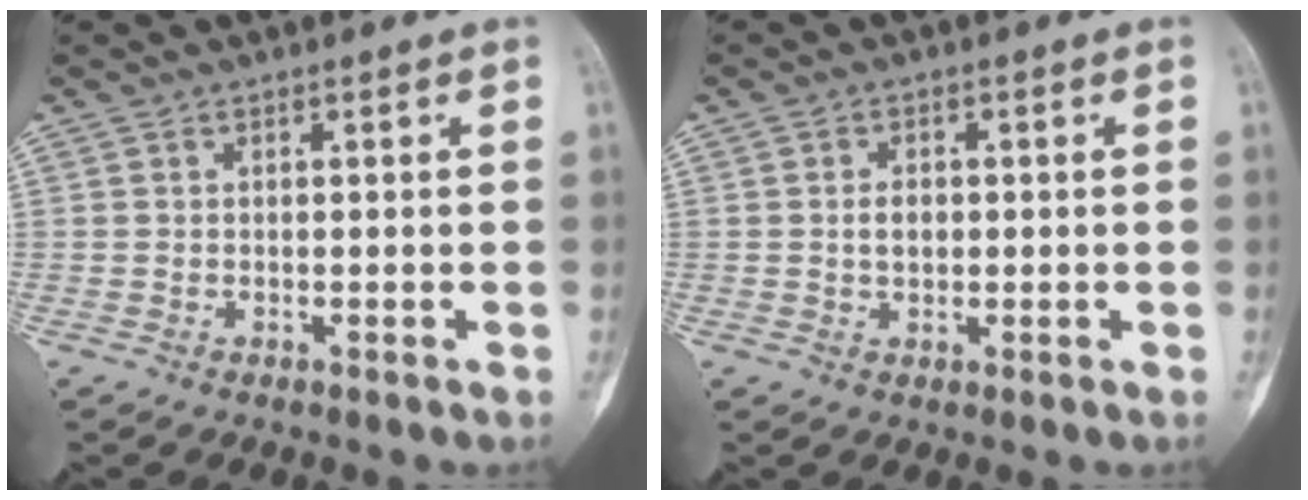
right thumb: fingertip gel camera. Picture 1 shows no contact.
{"total": 2.9, "force": [0.1, 2.0, 2.1], "torque": [-0.027, 0.002, 0.001]}